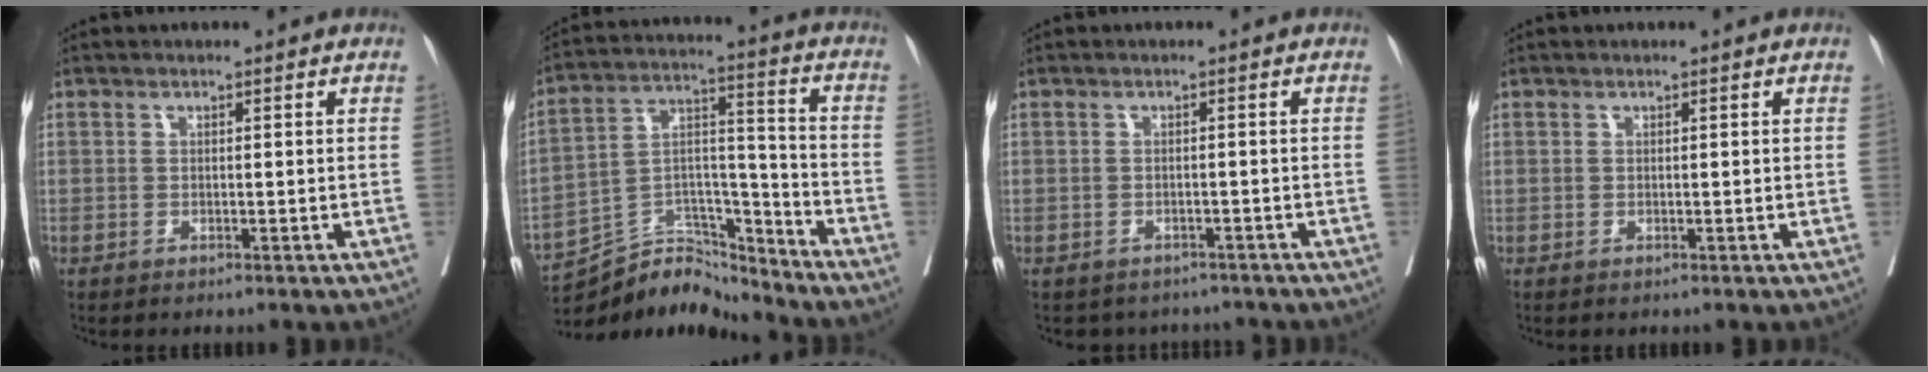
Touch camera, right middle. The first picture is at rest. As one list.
[{"total": 12.1, "force": [-11.9, 1.9, 1.3], "torque": [-0.014, 0.046, -0.214]}, {"total": 5.2, "force": [-4.7, 2.2, 0.1], "torque": [0.008, 0.013, -0.052]}, {"total": 0.0}]